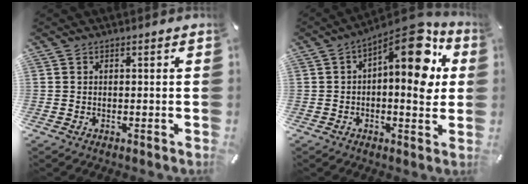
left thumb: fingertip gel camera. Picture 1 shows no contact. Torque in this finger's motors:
{"motor_torque": [2.00, 3.00, 0.96, 0.48, 0.48]}